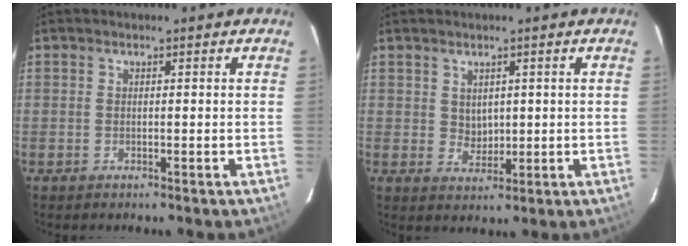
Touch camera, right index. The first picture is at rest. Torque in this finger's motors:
{"motor_torque": [-0.08, 0.07, 0.04, 0.00]}